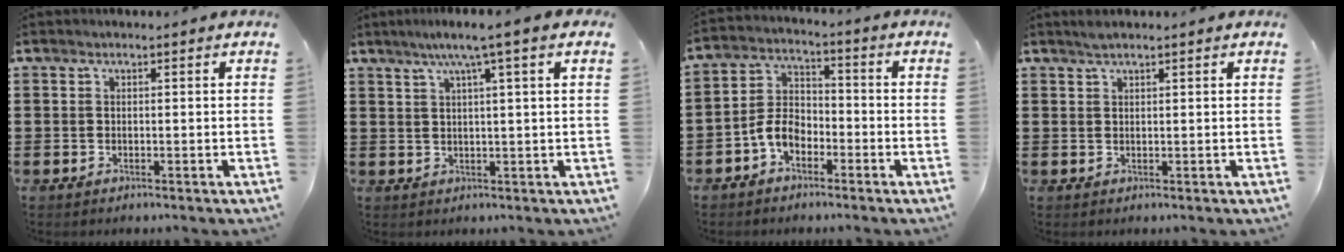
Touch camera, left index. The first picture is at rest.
{"total": 4.4, "force": [2.2, -0.7, 3.8], "torque": [-0.077, -0.001, 0.033]}
{"total": 5.5, "force": [-3.3, 3.3, 3.0], "torque": [-0.083, 0.006, -0.071]}
{"total": 1.4, "force": [1.0, 0.1, 0.9], "torque": [-0.019, 0.001, 0.019]}